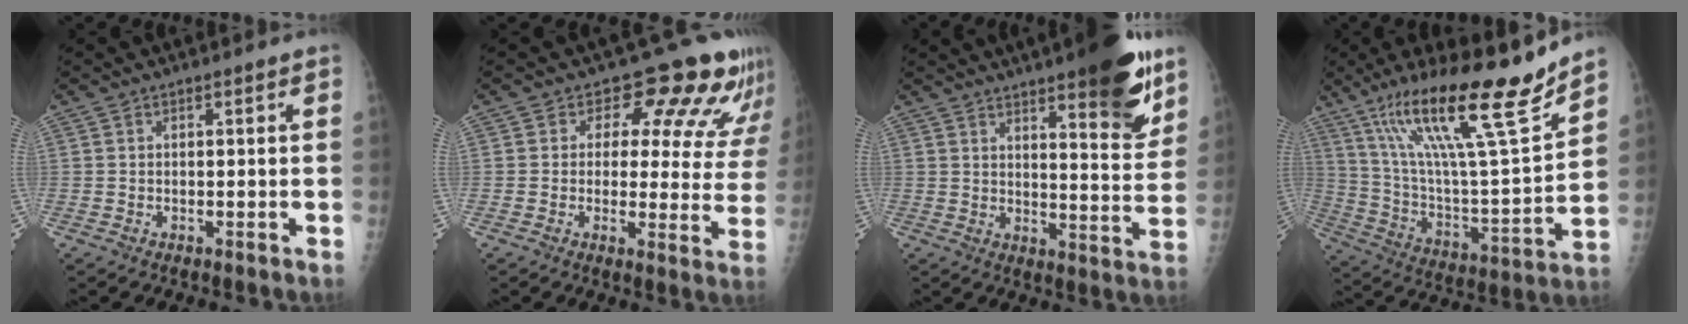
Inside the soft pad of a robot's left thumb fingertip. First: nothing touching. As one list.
[{"total": 14.4, "force": [11.0, 7.0, 6.1], "torque": [-0.013, -0.058, 0.104]}, {"total": 16.9, "force": [10.6, 4.4, 12.4], "torque": [-0.134, -0.060, 0.149]}, {"total": 26.0, "force": [17.0, 4.5, 19.2], "torque": [-0.312, -0.058, 0.299]}]